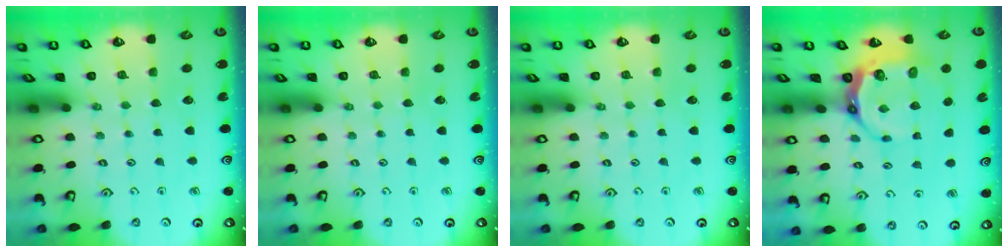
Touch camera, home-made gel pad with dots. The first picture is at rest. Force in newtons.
{"total": 0.0}
{"total": 0.0}
{"total": 8.6, "press": 7.8, "slide": 3.5}